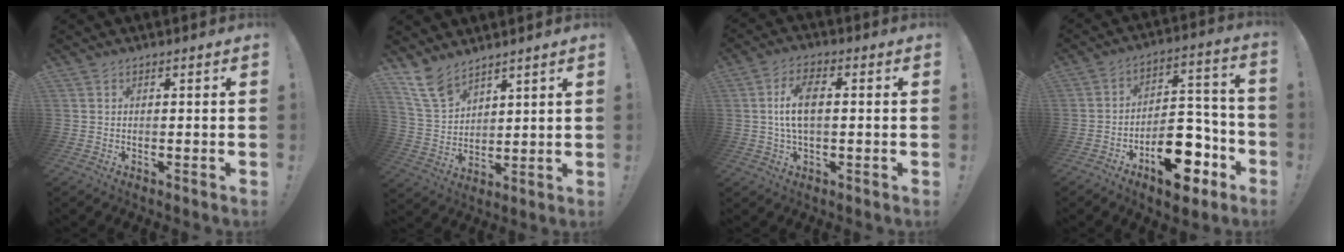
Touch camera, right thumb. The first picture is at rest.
{"total": 10.7, "force": [8.4, 5.2, 4.0], "torque": [-0.087, -0.051, 0.168]}
{"total": 8.5, "force": [0.4, 3.8, 7.6], "torque": [-0.147, 0.002, 0.004]}
{"total": 17.4, "force": [-9.1, 9.4, 11.5], "torque": [-0.142, 0.087, -0.134]}